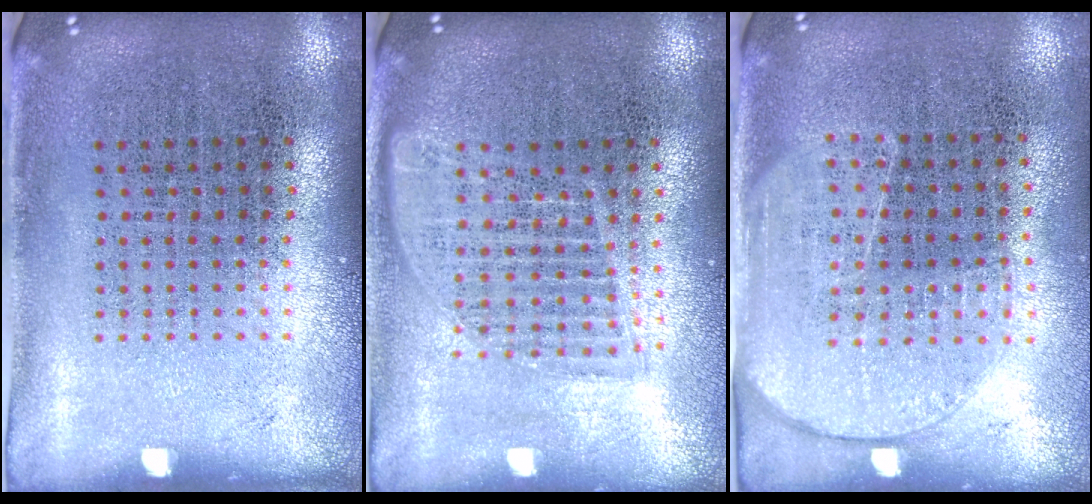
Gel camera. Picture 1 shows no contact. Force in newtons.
{"total": 1.6, "press": 1.5, "slide": 0.7}
{"total": 1.9, "press": 1.5, "slide": 1.1}